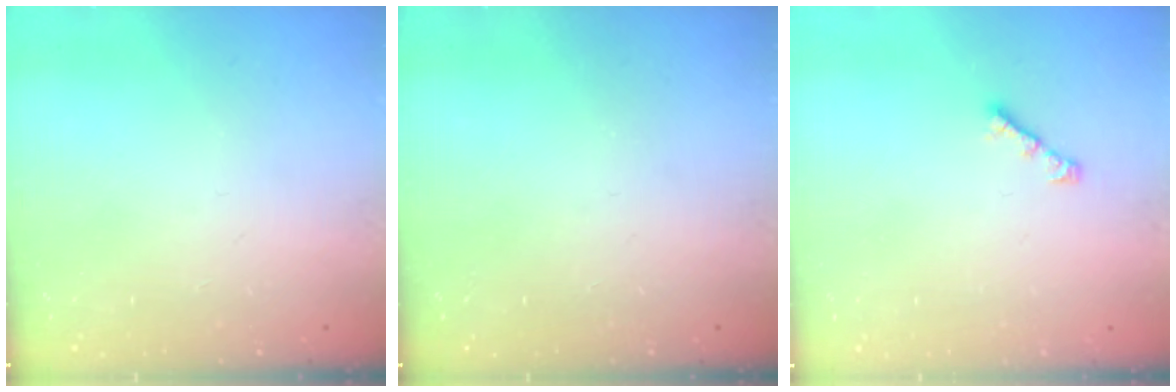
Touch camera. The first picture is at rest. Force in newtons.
{"total": 0.0}
{"total": 2.6, "press": 2.5, "slide": 0.7}